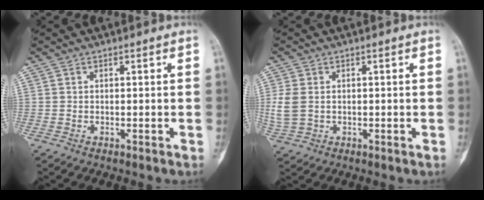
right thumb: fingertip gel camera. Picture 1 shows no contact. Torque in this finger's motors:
{"motor_torque": [0.33, 0.75, 0.00, 0.02, 0.05]}